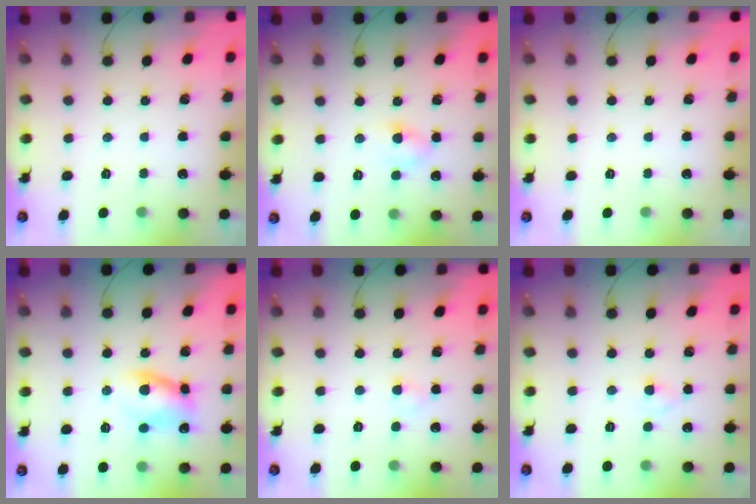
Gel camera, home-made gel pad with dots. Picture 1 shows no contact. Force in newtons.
{"total": 4.4, "press": 4.2, "slide": 1.4}
{"total": 0.0}
{"total": 9.4, "press": 9.4, "slide": 0.7}
{"total": 2.3, "press": 2.1, "slide": 0.8}
{"total": 2.1, "press": 1.9, "slide": 0.9}